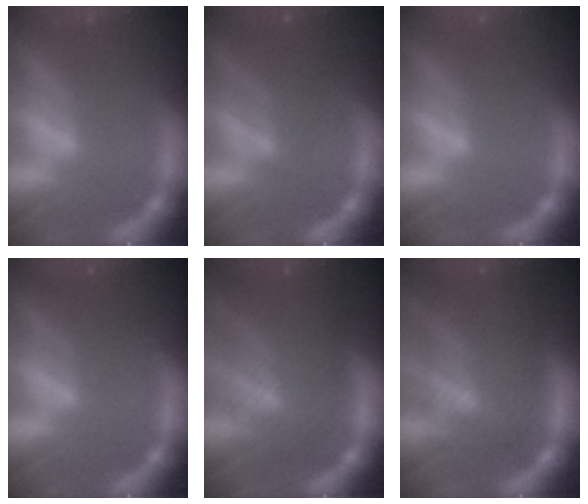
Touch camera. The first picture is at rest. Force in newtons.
{"total": 3.6}
{"total": 0.0}
{"total": 1.9}
{"total": 8.5}
{"total": 9.1}